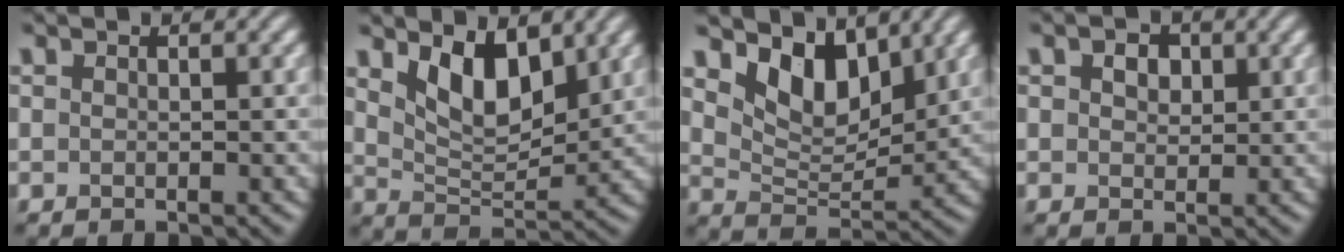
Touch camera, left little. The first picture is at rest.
{"total": 5.9, "force": [2.9, 2.8, 4.3], "torque": [-0.085, -0.012, 0.050]}
{"total": 6.0, "force": [3.9, 3.0, 3.5], "torque": [-0.069, -0.012, 0.062]}
{"total": 2.4, "force": [1.0, 1.6, 1.4], "torque": [-0.022, 0.004, 0.009]}